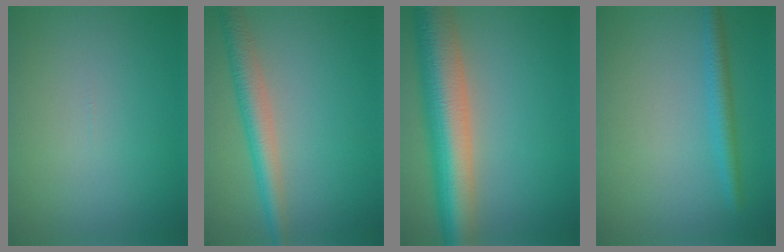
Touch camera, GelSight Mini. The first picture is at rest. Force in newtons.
{"total": 4.2, "press": 4.2, "slide": 0.1}
{"total": 10.2, "press": 10.2, "slide": 0.6}
{"total": 2.2, "press": 2.2, "slide": 0.2}